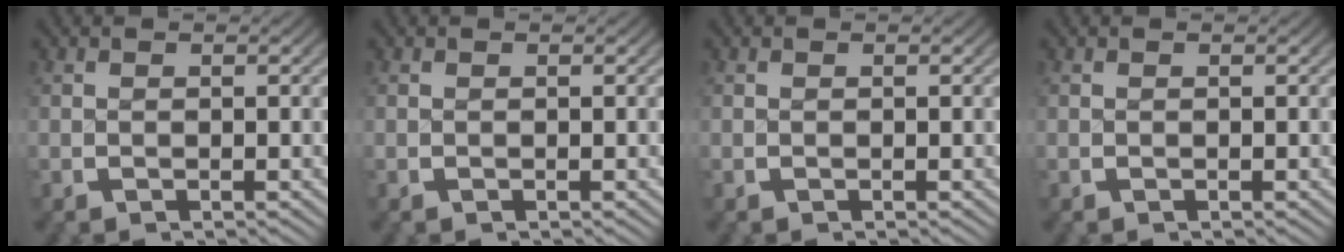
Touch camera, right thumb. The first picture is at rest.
{"total": 0.0}
{"total": 0.0}
{"total": 0.0}